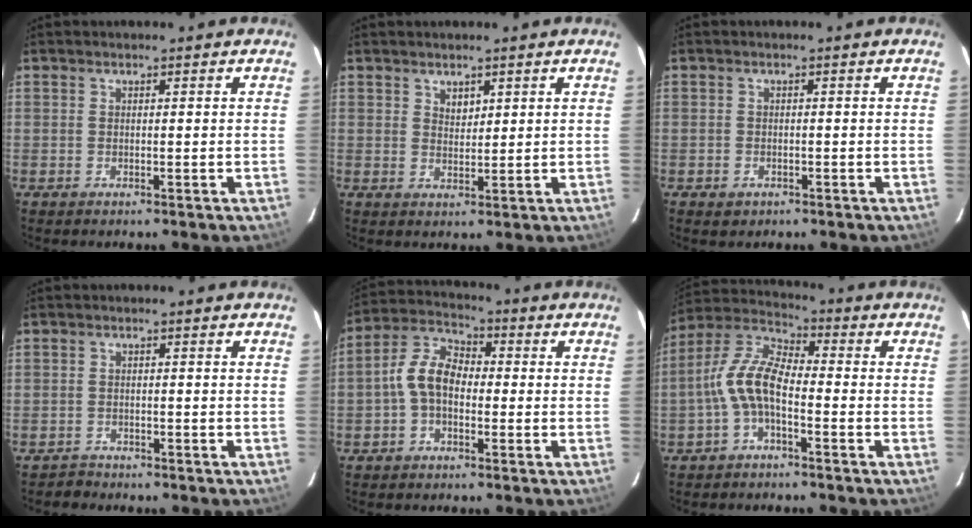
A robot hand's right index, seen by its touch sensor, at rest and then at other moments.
{"total": 2.2, "force": [1.5, 1.4, 0.9], "torque": [-0.011, 0.002, 0.027]}
{"total": 1.8, "force": [-1.0, 1.5, 0.6], "torque": [-0.012, -0.002, -0.012]}
{"total": 1.6, "force": [-1.4, 0.6, -0.4], "torque": [0.002, 0.005, -0.026]}
{"total": 7.7, "force": [-1.3, 5.0, 5.7], "torque": [-0.120, 0.024, -0.028]}
{"total": 8.8, "force": [-2.8, 3.6, 7.6], "torque": [-0.166, 0.018, -0.060]}